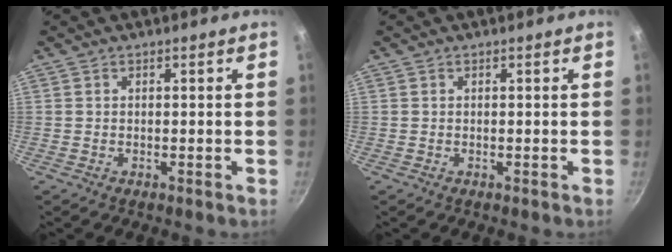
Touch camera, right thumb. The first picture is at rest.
{"total": 0.0}